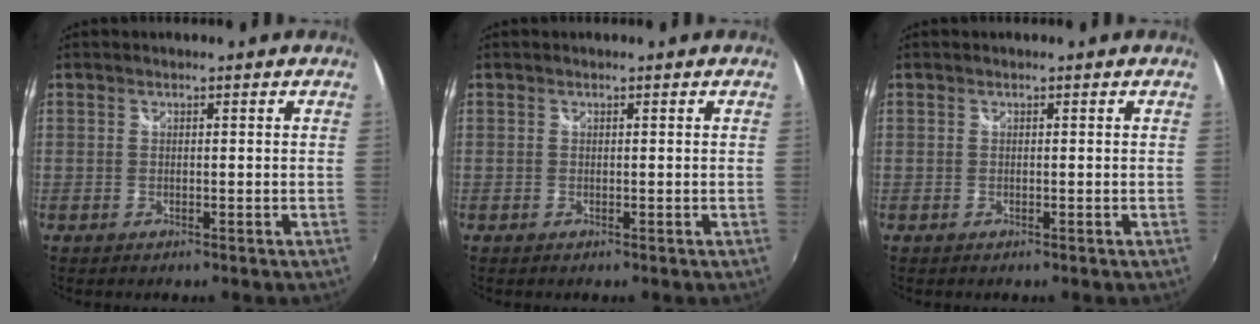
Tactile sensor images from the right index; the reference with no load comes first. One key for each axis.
{"total": 0.0}
{"total": 0.0}